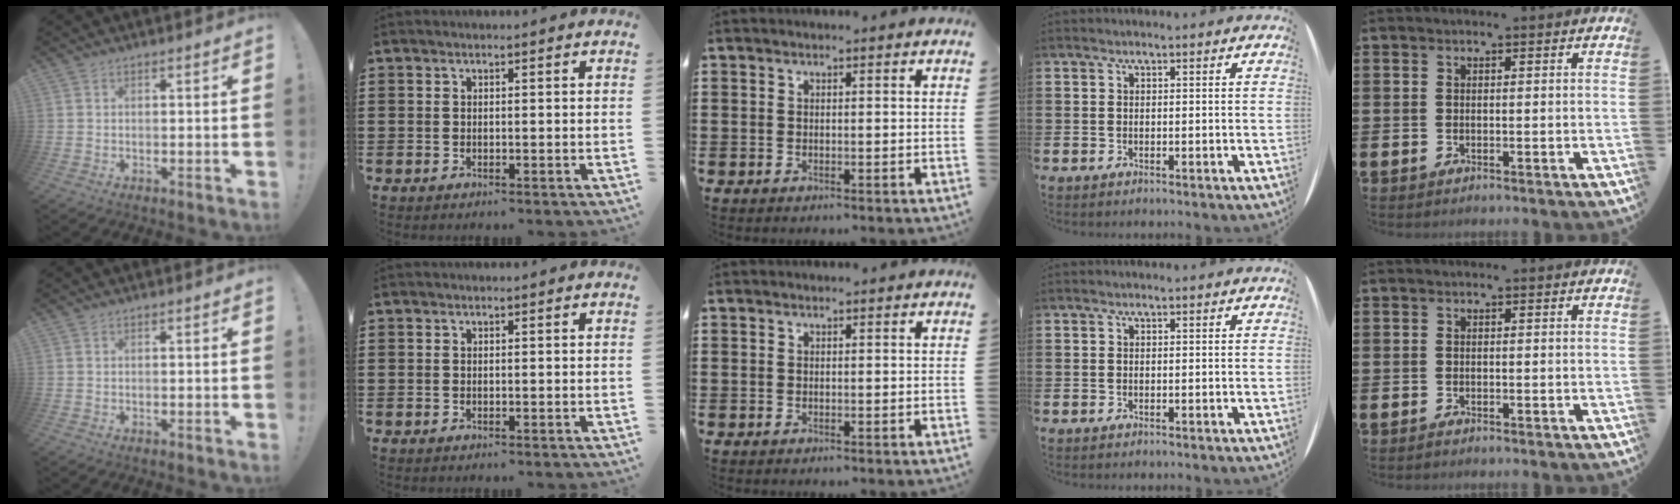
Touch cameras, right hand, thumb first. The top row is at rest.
{}